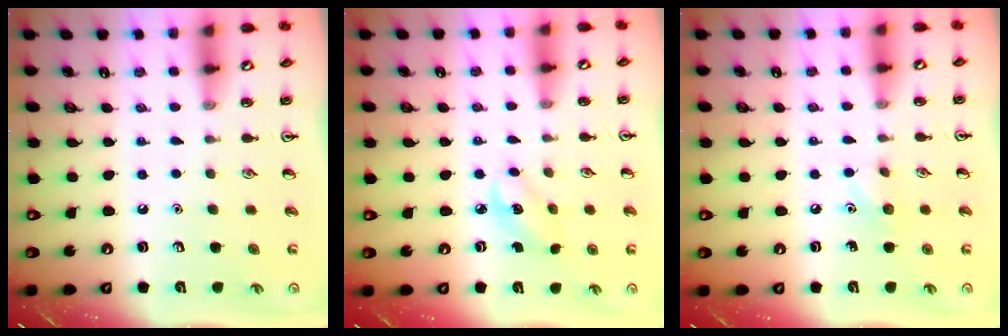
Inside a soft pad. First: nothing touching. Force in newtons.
{"total": 2.9, "press": 2.8, "slide": 0.7}
{"total": 5.9, "press": 5.6, "slide": 1.9}